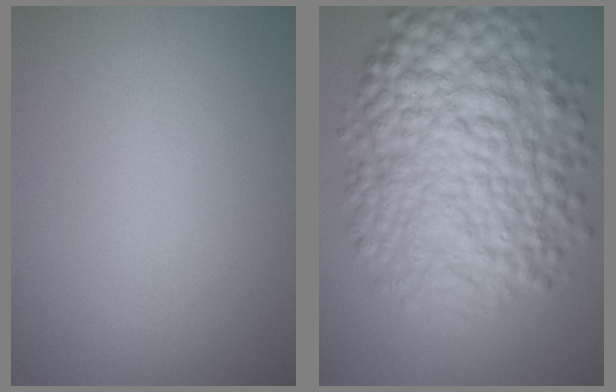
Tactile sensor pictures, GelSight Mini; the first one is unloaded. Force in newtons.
{"total": 11.2, "press": 11.2, "slide": 0.2}